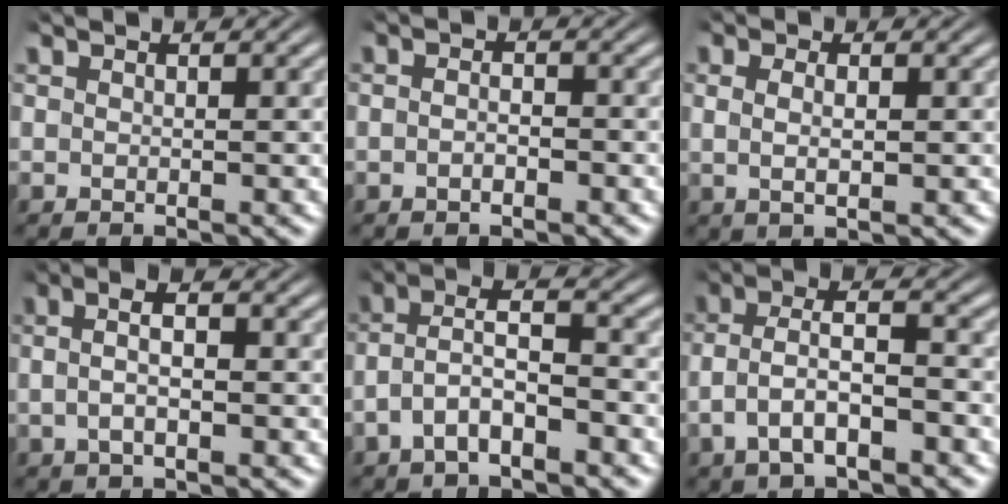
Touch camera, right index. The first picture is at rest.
{"total": 1.3, "force": [-0.8, 0.5, 0.8], "torque": [-0.011, 0.000, -0.017]}
{"total": 2.1, "force": [0.3, 0.7, 2.0], "torque": [-0.035, -0.005, 0.009]}
{"total": 3.9, "force": [0.3, 1.9, 3.4], "torque": [-0.059, 0.007, -0.002]}
{"total": 4.3, "force": [-0.3, 2.6, 3.4], "torque": [-0.074, -0.008, -0.004]}
{"total": 4.8, "force": [-0.9, 2.9, 3.7], "torque": [-0.078, -0.011, -0.009]}